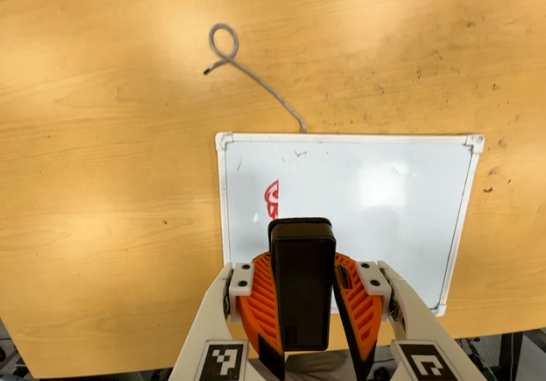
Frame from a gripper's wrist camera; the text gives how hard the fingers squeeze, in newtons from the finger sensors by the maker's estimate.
{"total": 11.3, "left": 10.1, "right": 12.4}